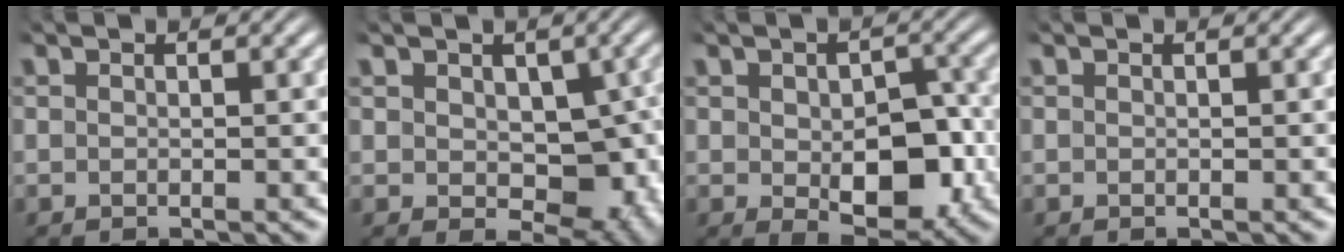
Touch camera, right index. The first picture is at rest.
{"total": 4.2, "force": [-0.2, 2.7, 3.1], "torque": [-0.051, -0.036, 0.017]}
{"total": 6.1, "force": [-1.0, 3.5, 4.9], "torque": [-0.070, -0.029, -0.002]}
{"total": 0.0}